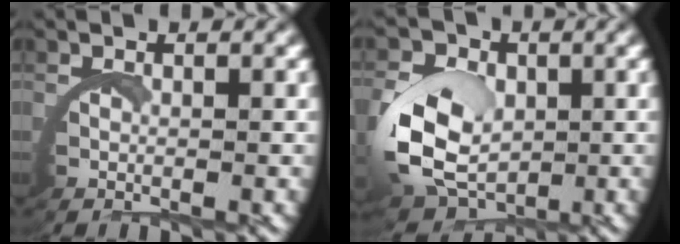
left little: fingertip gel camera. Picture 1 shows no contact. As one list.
[{"total": 7.5, "force": [-0.2, 5.8, 4.7], "torque": [-0.135, -0.033, 0.009]}]